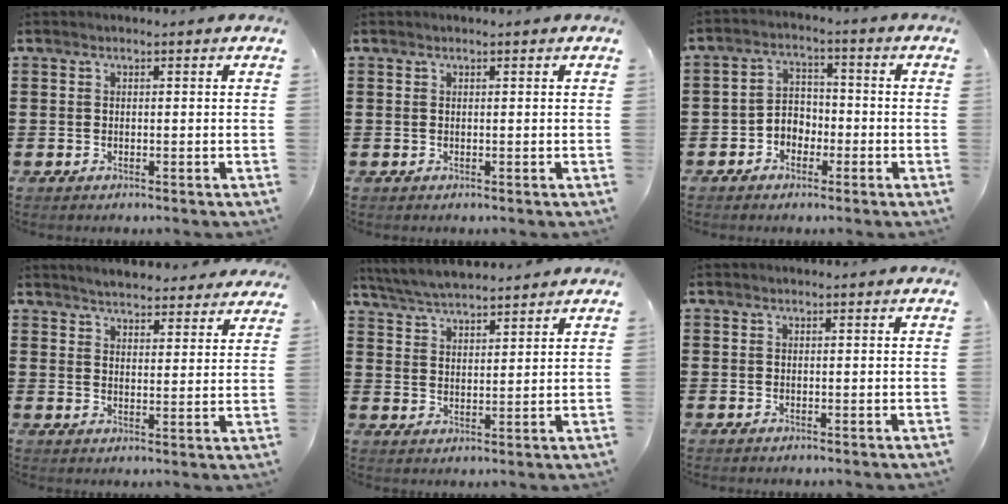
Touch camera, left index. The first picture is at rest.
{"total": 0.0}
{"total": 3.7, "force": [-2.4, 2.6, 1.0], "torque": [-0.026, 0.011, -0.052]}
{"total": 4.2, "force": [4.2, 0.3, 0.5], "torque": [-0.024, -0.015, 0.077]}
{"total": 5.1, "force": [5.0, 0.4, 1.0], "torque": [-0.039, -0.015, 0.092]}
{"total": 0.0}